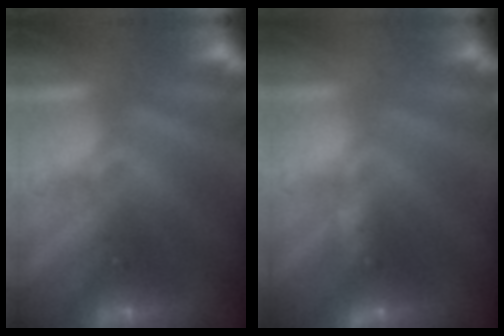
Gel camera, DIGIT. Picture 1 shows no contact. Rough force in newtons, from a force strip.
{"total": 3.4}